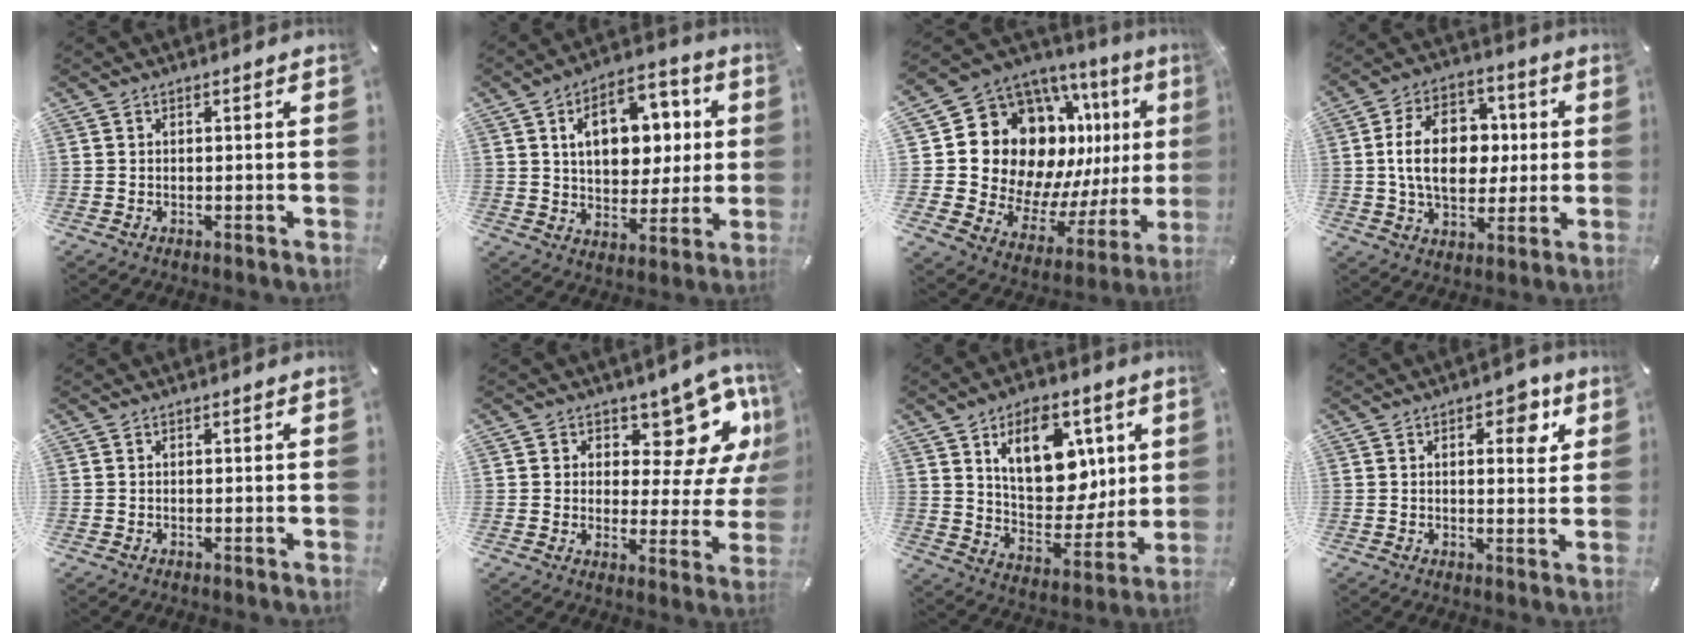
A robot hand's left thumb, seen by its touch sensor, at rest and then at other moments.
{"total": 14.3, "force": [3.8, 10.2, 9.3], "torque": [-0.132, -0.001, 0.067]}
{"total": 20.3, "force": [6.7, 15.5, 11.3], "torque": [-0.182, -0.077, 0.162]}
{"total": 16.3, "force": [1.1, 11.5, 11.5], "torque": [-0.203, 0.014, 0.017]}
{"total": 0.0}
{"total": 14.8, "force": [8.8, 7.9, 8.8], "torque": [-0.111, -0.071, 0.149]}
{"total": 16.1, "force": [7.2, 10.5, 9.8], "torque": [-0.139, -0.033, 0.131]}
{"total": 6.5, "force": [2.9, 3.3, 4.8], "torque": [-0.046, -0.012, 0.038]}